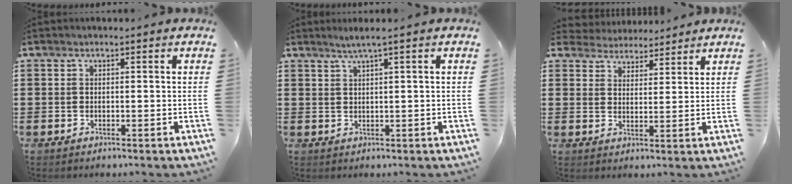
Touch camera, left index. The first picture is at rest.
{"total": 1.9, "force": [1.1, -0.3, 1.5], "torque": [-0.030, -0.002, 0.019]}
{"total": 3.7, "force": [3.5, 1.2, -0.2], "torque": [-0.014, -0.009, 0.063]}